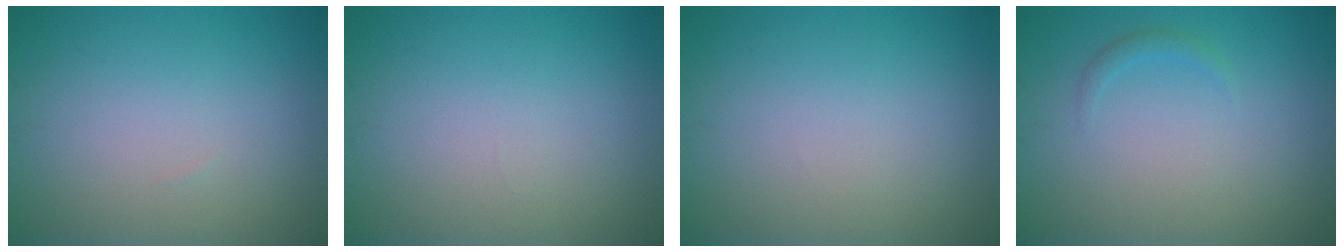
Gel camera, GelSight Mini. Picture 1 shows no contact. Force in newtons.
{"total": 0.0}
{"total": 0.0}
{"total": 0.8, "press": 0.8, "slide": 0.1}